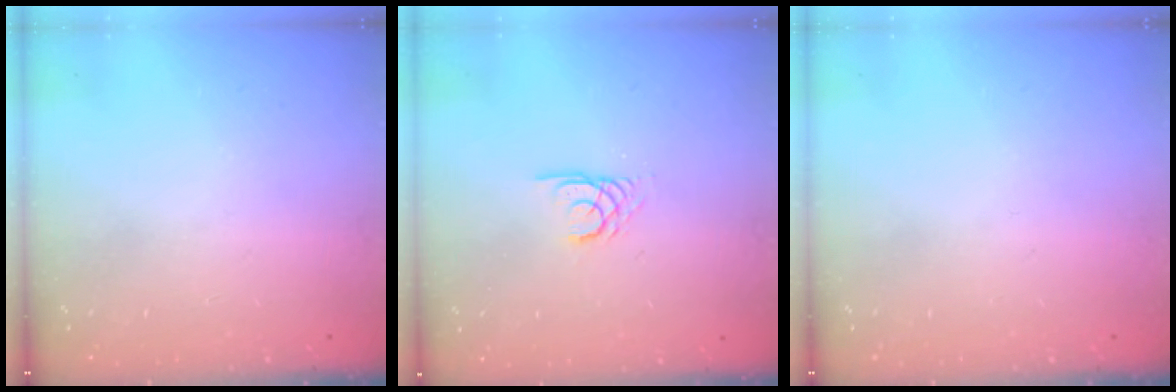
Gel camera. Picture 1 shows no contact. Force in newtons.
{"total": 2.2, "press": 2.2, "slide": 0.1}
{"total": 0.0}